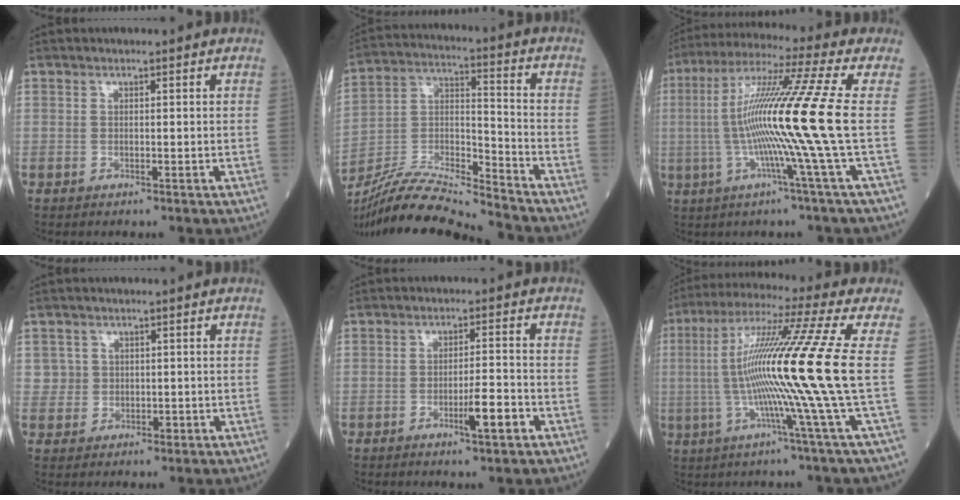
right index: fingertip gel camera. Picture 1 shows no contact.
{"total": 15.3, "force": [-14.7, -0.8, 4.3], "torque": [-0.078, 0.017, -0.278]}
{"total": 16.6, "force": [-1.1, -3.3, 16.3], "torque": [-0.293, -0.001, -0.036]}
{"total": 2.5, "force": [0.7, 2.4, 0.0], "torque": [0.010, 0.000, 0.012]}
{"total": 5.0, "force": [-2.2, 0.1, 4.5], "torque": [-0.072, -0.003, -0.035]}
{"total": 18.9, "force": [-1.0, -3.5, 18.5], "torque": [-0.327, -0.005, -0.037]}